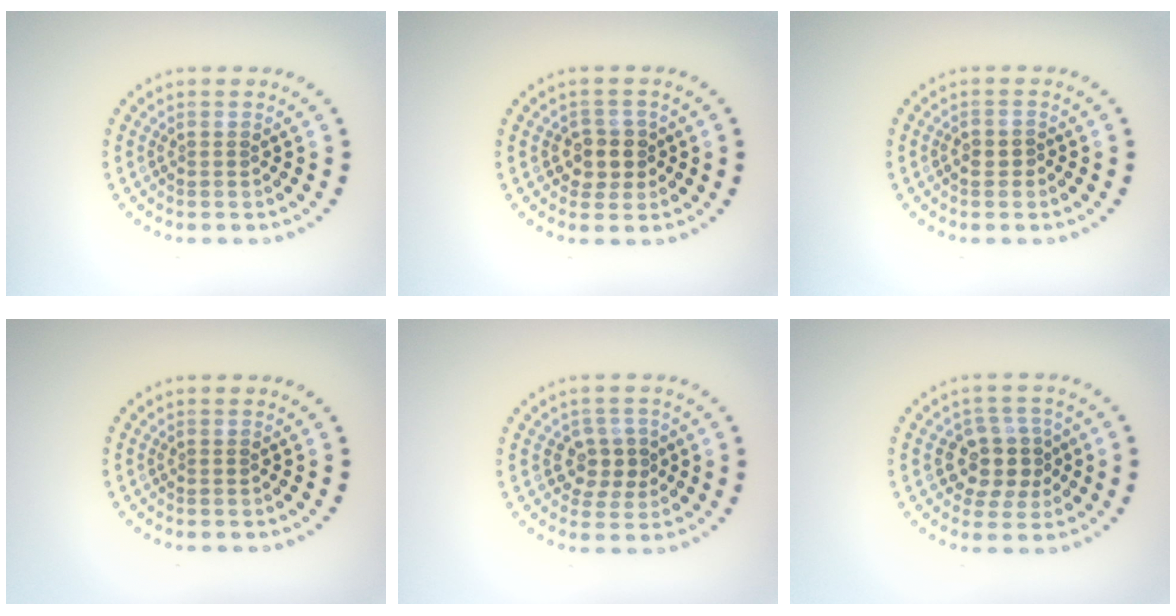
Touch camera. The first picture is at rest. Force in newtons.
{"total": 2.5, "press": 2.4, "slide": 0.9}
{"total": 0.9, "press": 0.8, "slide": 0.3}
{"total": 0.0}
{"total": 2.9, "press": 2.7, "slide": 1.0}
{"total": 4.0, "press": 3.8, "slide": 1.4}